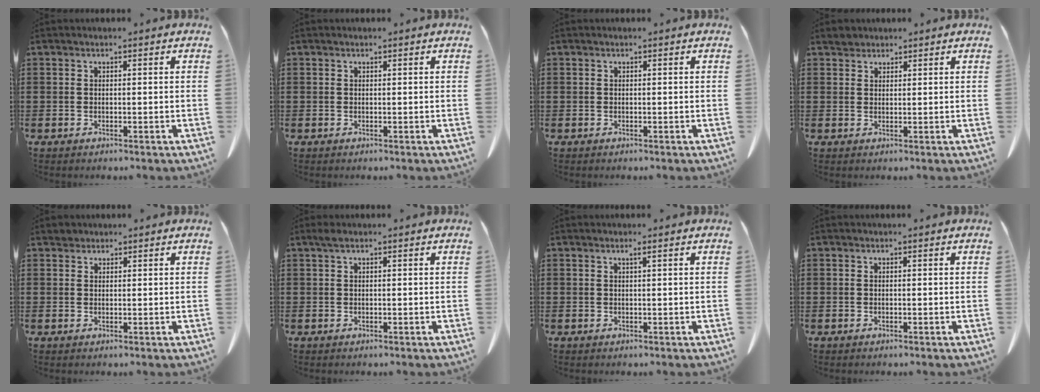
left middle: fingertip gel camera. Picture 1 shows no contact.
{"total": 0.0}
{"total": 0.0}
{"total": 1.6, "force": [1.4, 0.6, 0.0], "torque": [-0.004, 0.004, 0.029]}
{"total": 1.1, "force": [1.0, 0.5, 0.1], "torque": [-0.005, 0.002, 0.021]}
{"total": 0.9, "force": [0.4, 0.2, 0.8], "torque": [-0.017, 0.003, 0.007]}
{"total": 0.8, "force": [0.4, -0.1, 0.7], "torque": [-0.011, -0.003, 0.008]}
{"total": 0.0}